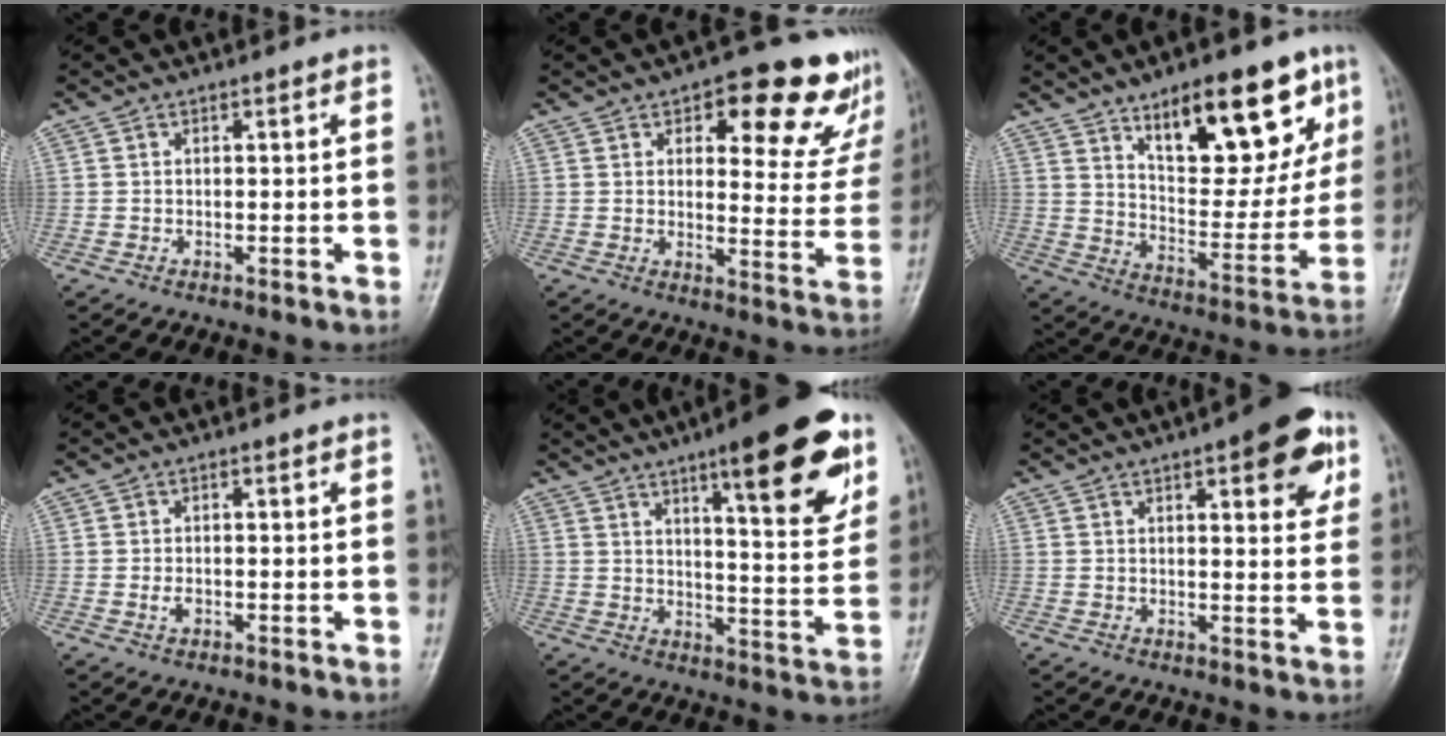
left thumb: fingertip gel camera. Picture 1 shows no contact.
{"total": 17.0, "force": [10.5, 7.7, 10.9], "torque": [-0.068, -0.053, 0.120]}
{"total": 20.3, "force": [11.1, 8.8, 14.6], "torque": [-0.157, -0.056, 0.179]}
{"total": 1.5, "force": [-0.3, 0.9, 1.1], "torque": [-0.021, 0.000, -0.005]}
{"total": 18.0, "force": [9.9, 4.3, 14.3], "torque": [-0.166, -0.048, 0.140]}
{"total": 10.5, "force": [5.0, 3.4, 8.5], "torque": [-0.081, -0.015, 0.057]}